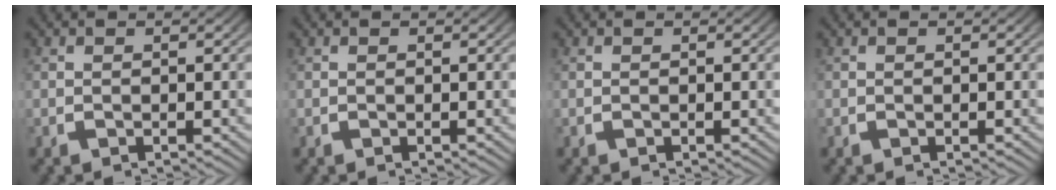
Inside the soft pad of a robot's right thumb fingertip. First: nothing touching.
{"total": 0.0}
{"total": 0.0}
{"total": 0.0}